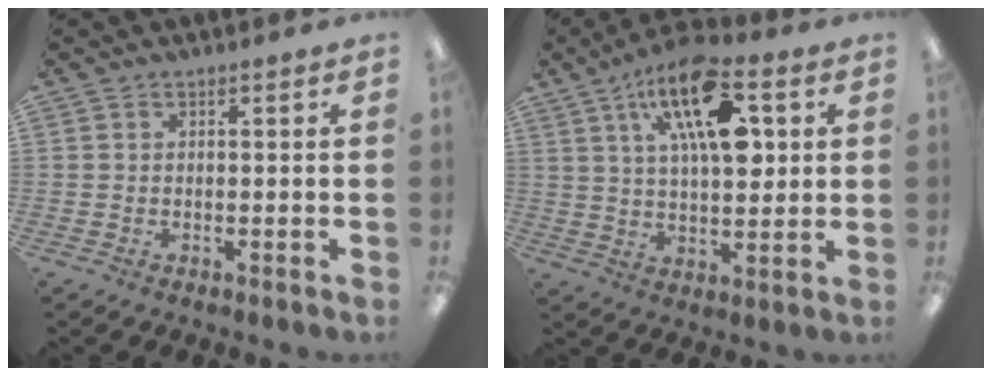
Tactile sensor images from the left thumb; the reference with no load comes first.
{"total": 18.9, "force": [8.0, 8.6, 14.9], "torque": [-0.234, -0.027, 0.129]}